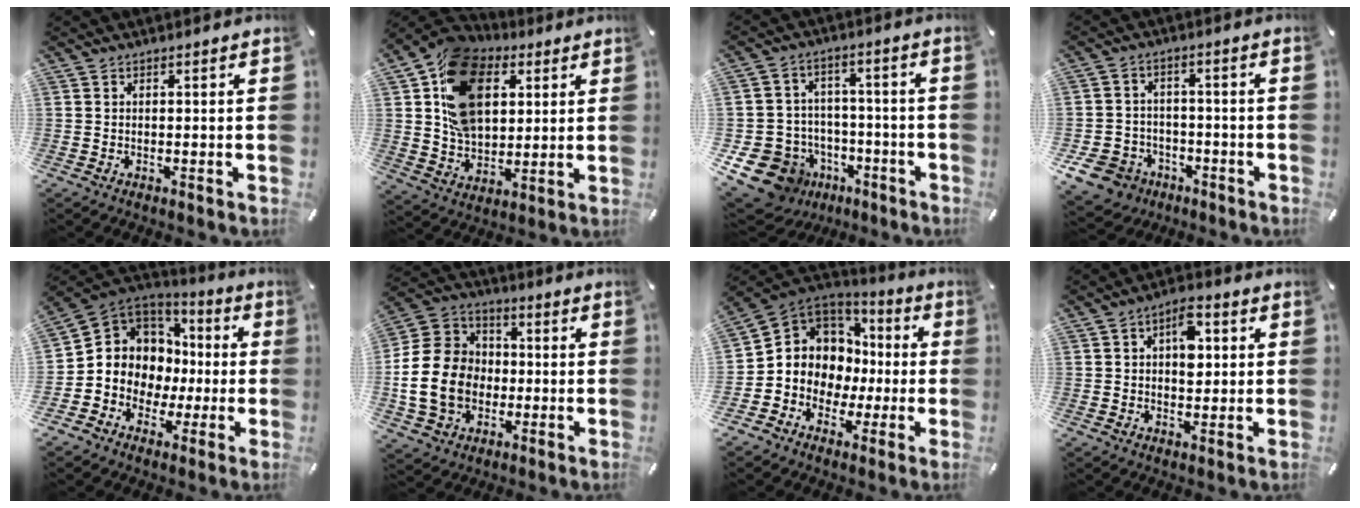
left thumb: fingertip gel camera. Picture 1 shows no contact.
{"total": 18.5, "force": [6.2, 13.2, 11.3], "torque": [-0.219, -0.001, 0.117]}
{"total": 13.9, "force": [-6.7, 11.2, 4.8], "torque": [-0.094, 0.043, -0.109]}
{"total": 8.7, "force": [-4.4, 7.0, 2.5], "torque": [-0.075, 0.035, -0.083]}
{"total": 9.0, "force": [-0.7, 8.9, 0.9], "torque": [-0.047, -0.025, -0.004]}
{"total": 16.4, "force": [-3.4, 13.8, 8.2], "torque": [-0.186, 0.033, -0.062]}
{"total": 8.8, "force": [-1.1, 8.7, 0.8], "torque": [-0.036, -0.021, -0.008]}
{"total": 7.5, "force": [1.4, 4.6, 5.8], "torque": [-0.074, -0.001, 0.016]}